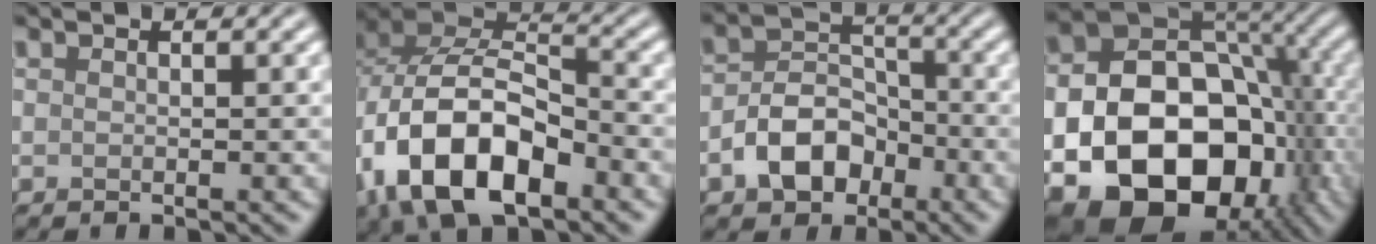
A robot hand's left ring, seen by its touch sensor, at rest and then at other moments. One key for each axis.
{"total": 12.3, "fx": -5.0, "fy": 6.9, "fz": 8.8, "tx": -0.172, "ty": -0.002, "tz": -0.096}
{"total": 5.6, "fx": -2.5, "fy": 3.9, "fz": 3.1, "tx": -0.048, "ty": 0.001, "tz": -0.050}
{"total": 19.6, "fx": -5.1, "fy": 14.4, "fz": 12.2, "tx": -0.190, "ty": -0.043, "tz": -0.070}